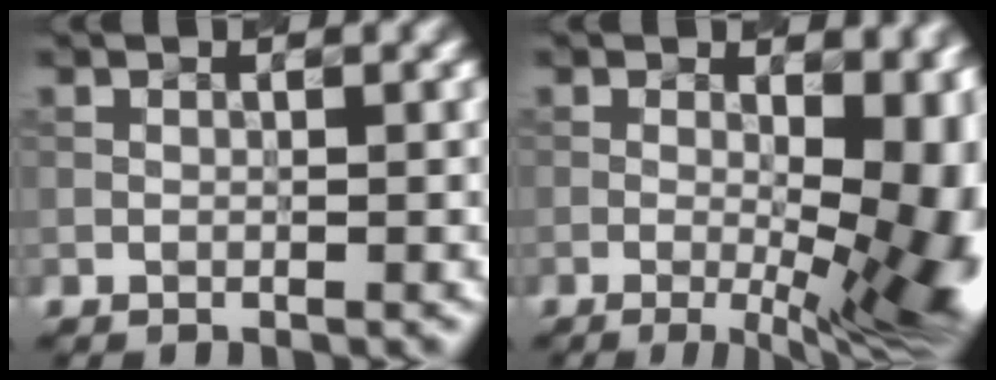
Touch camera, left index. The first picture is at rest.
{"total": 16.7, "force": [-1.5, 7.8, 14.7], "torque": [-0.136, 0.013, 0.007]}